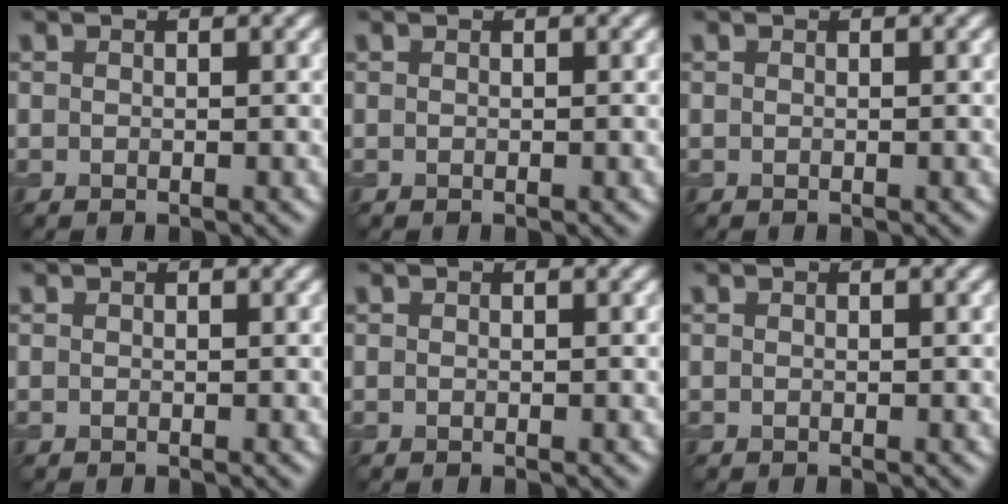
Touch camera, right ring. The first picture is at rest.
{"total": 0.0}
{"total": 0.0}
{"total": 0.0}
{"total": 0.0}
{"total": 0.0}